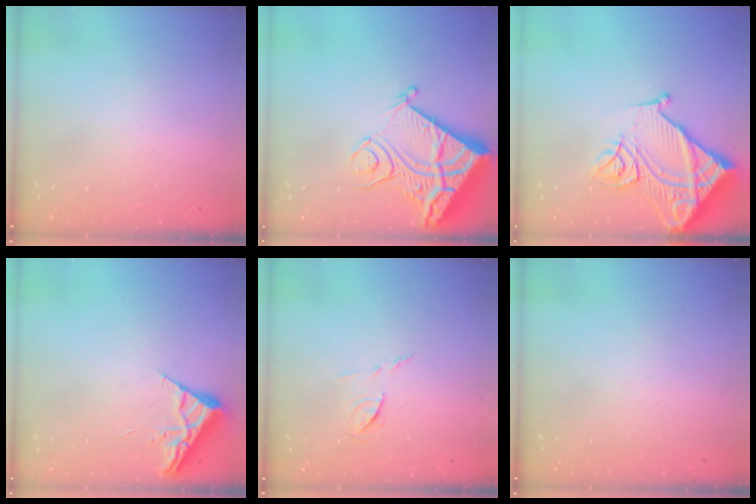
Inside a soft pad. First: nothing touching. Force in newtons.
{"total": 17.7, "press": 17.5, "slide": 2.3}
{"total": 16.9, "press": 16.8, "slide": 2.1}
{"total": 3.7, "press": 3.6, "slide": 0.5}
{"total": 7.3, "press": 7.3, "slide": 0.5}
{"total": 0.0}